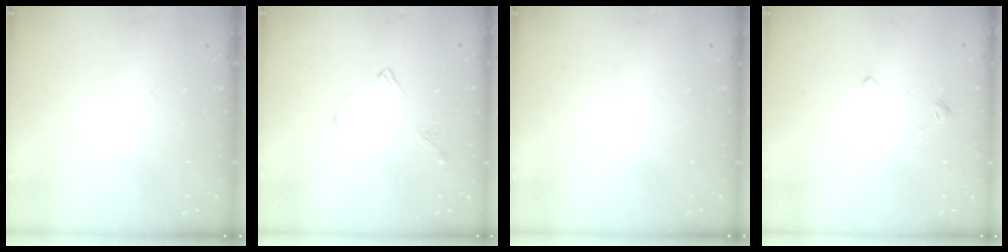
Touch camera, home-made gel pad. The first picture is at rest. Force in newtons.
{"total": 5.0, "press": 5.0, "slide": 0.5}
{"total": 0.0}
{"total": 2.7, "press": 2.7, "slide": 0.5}